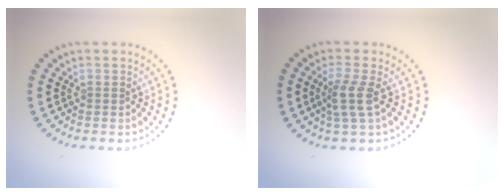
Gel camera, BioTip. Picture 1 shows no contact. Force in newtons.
{"total": 2.5, "press": 2.0, "slide": 1.5}